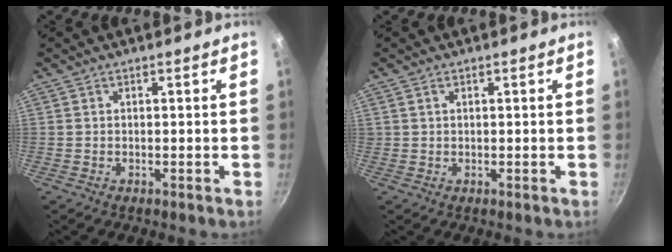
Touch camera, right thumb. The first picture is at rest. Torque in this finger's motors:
{"motor_torque": [-0.84, 0.17, 0.12, 0.65, 0.01]}